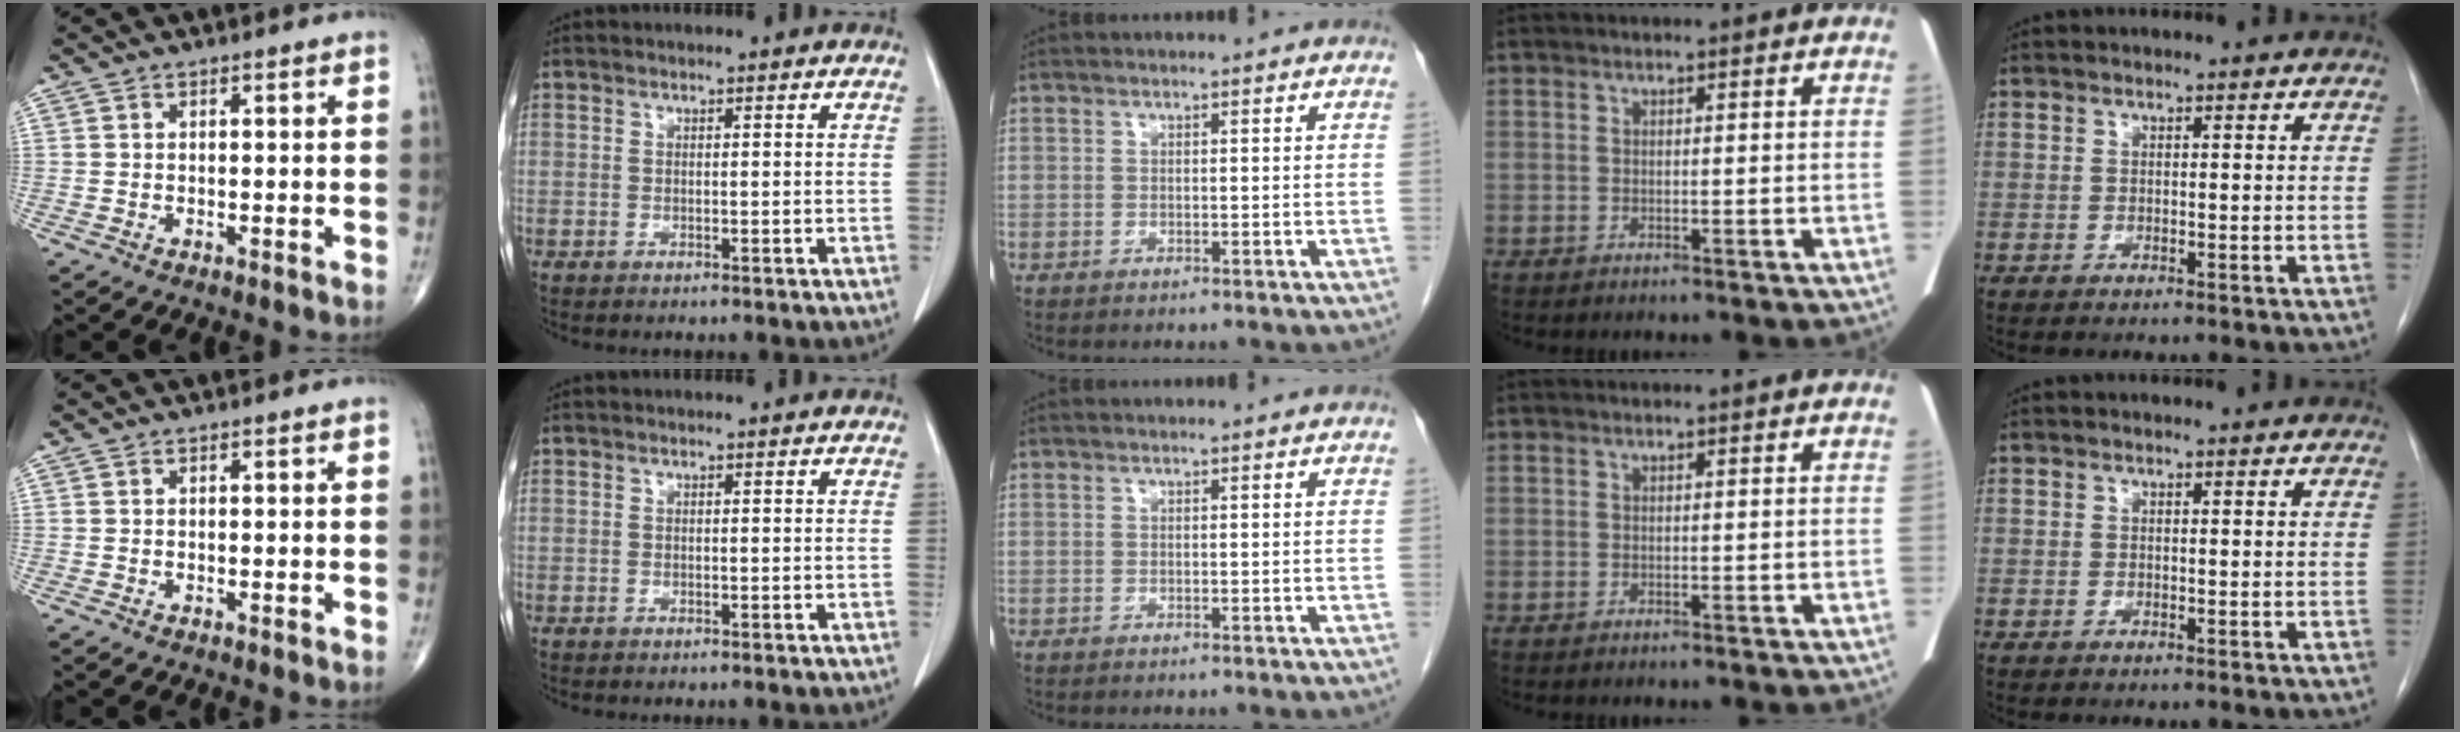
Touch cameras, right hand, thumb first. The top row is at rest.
{}